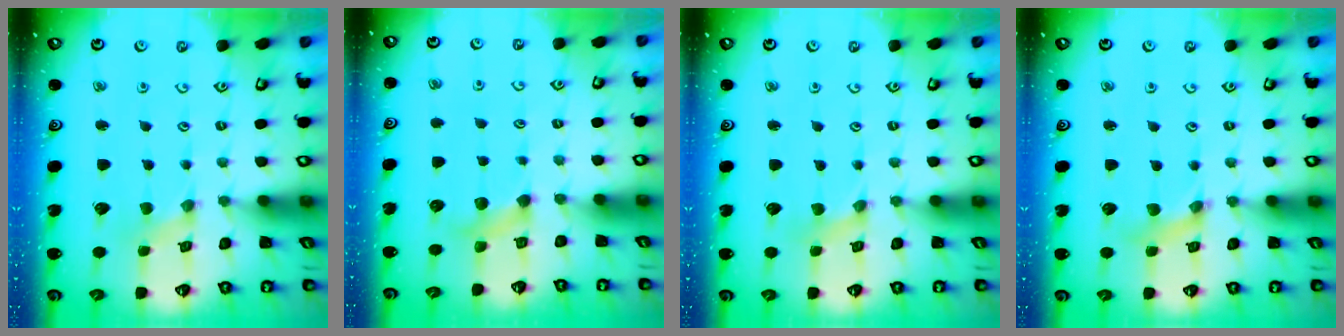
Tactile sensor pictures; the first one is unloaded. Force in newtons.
{"total": 3.5, "press": 3.5, "slide": 0.4}
{"total": 0.0}
{"total": 2.0, "press": 2.0, "slide": 0.3}